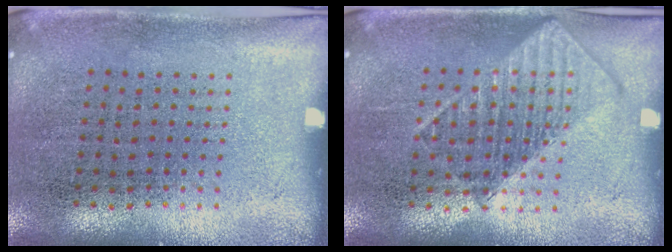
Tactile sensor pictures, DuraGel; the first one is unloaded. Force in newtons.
{"total": 1.1, "press": 1.1, "slide": 0.2}